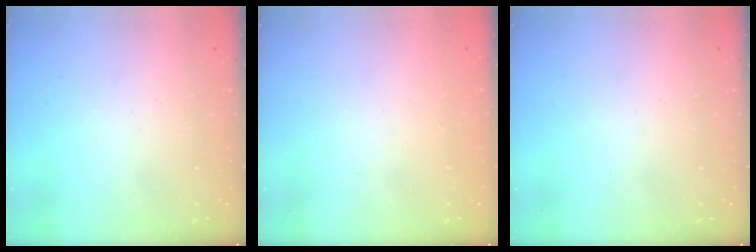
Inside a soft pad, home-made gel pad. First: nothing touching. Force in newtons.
{"total": 0.9, "press": 0.9, "slide": 0.1}
{"total": 0.0}